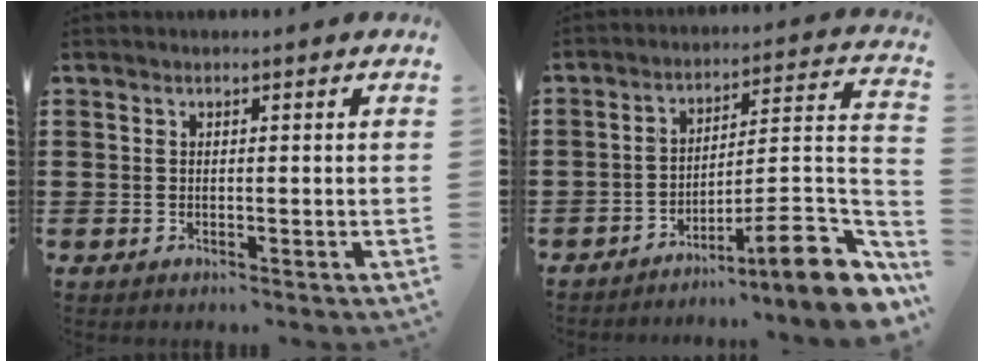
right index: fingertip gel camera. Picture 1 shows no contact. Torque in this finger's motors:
{"motor_torque": [1.10, -0.96, 0.75, 0.18]}